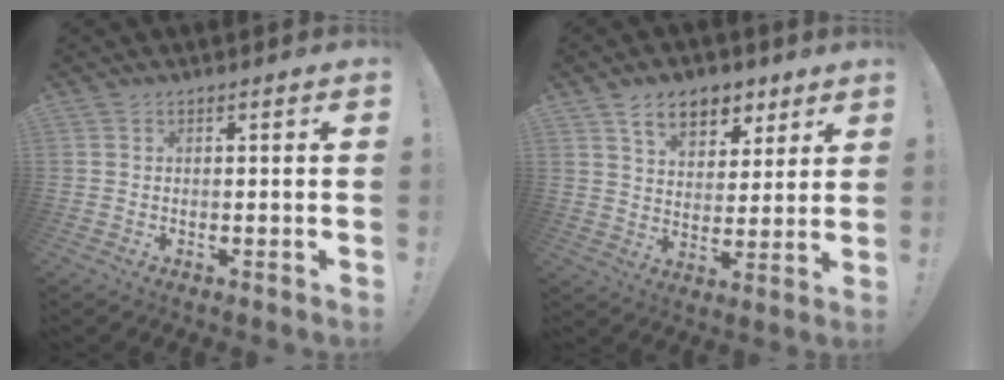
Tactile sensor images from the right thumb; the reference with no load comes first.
{"total": 10.6, "force": [6.4, 6.7, 5.1], "torque": [-0.064, -0.033, 0.118]}